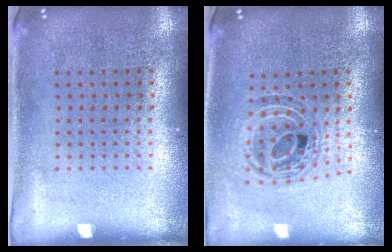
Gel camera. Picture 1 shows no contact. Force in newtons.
{"total": 0.8, "press": 0.8, "slide": 0.2}